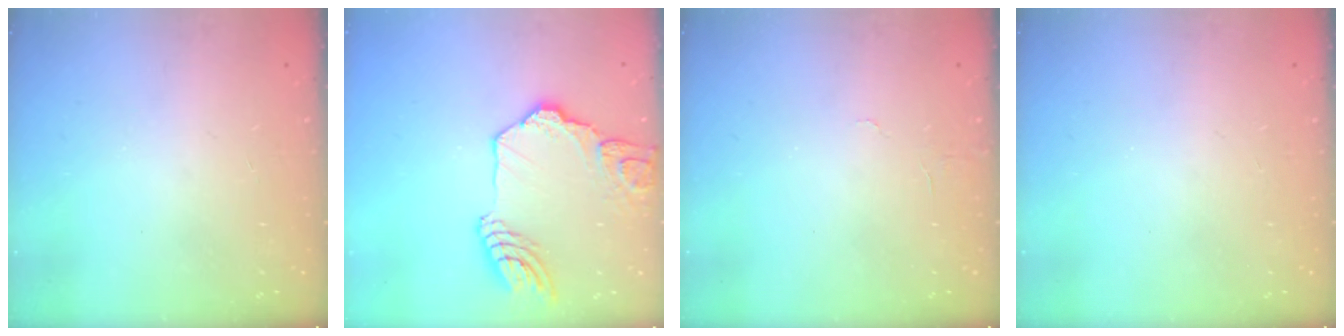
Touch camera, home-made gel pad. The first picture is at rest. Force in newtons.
{"total": 17.0, "press": 16.9, "slide": 1.9}
{"total": 3.4, "press": 3.4, "slide": 0.3}
{"total": 0.0}